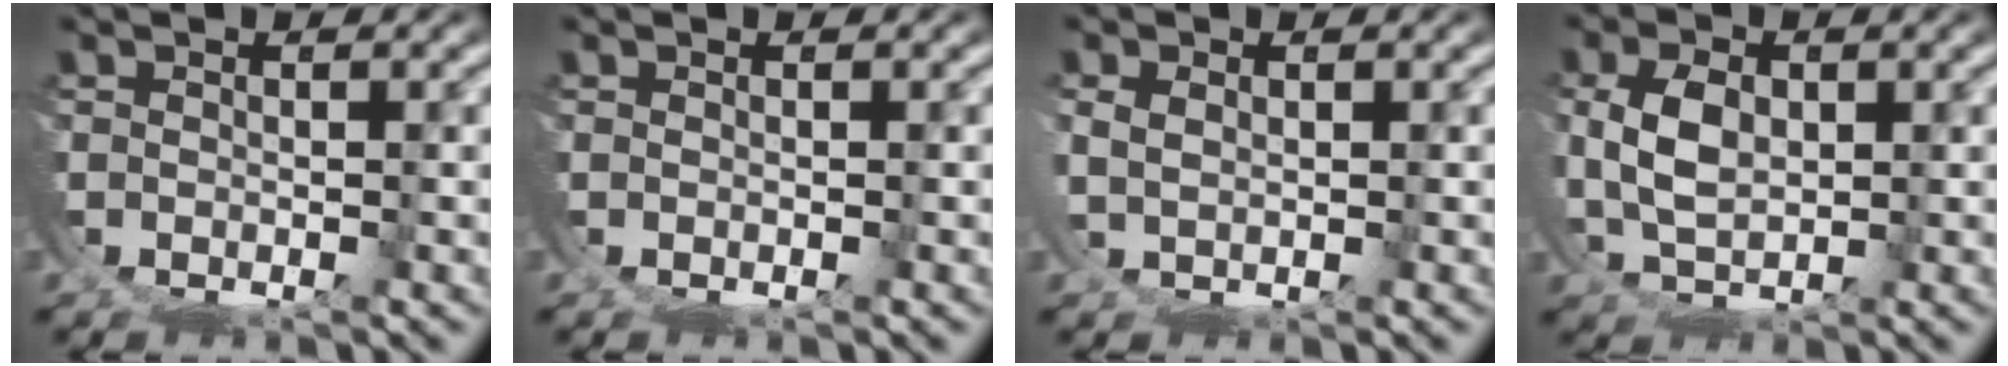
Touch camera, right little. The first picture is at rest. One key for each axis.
{"total": 0.0}
{"total": 1.4, "fx": 0.9, "fy": 0.4, "fz": 1.0, "tx": -0.018, "ty": -0.003, "tz": 0.027}
{"total": 3.9, "fx": 0.8, "fy": 2.3, "fz": 3.0, "tx": -0.066, "ty": -0.010, "tz": 0.027}